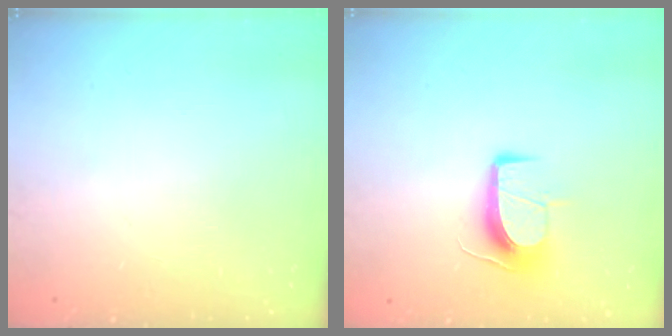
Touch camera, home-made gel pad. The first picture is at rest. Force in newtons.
{"total": 9.9, "press": 9.9, "slide": 0.2}